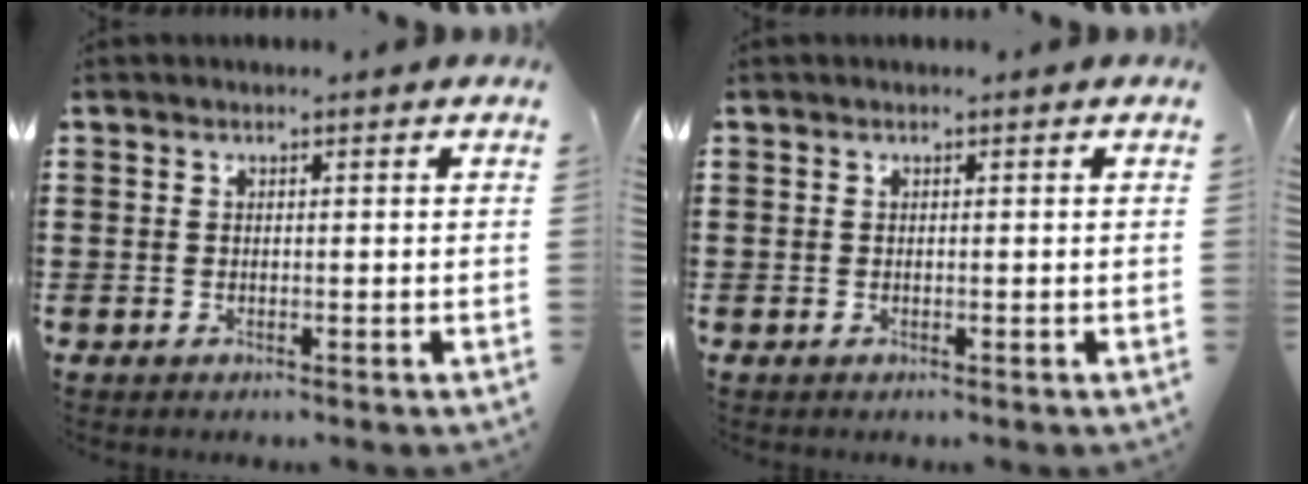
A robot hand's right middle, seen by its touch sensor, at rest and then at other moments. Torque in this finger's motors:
{"motor_torque": [0.00, 0.00, 0.00, 0.00]}